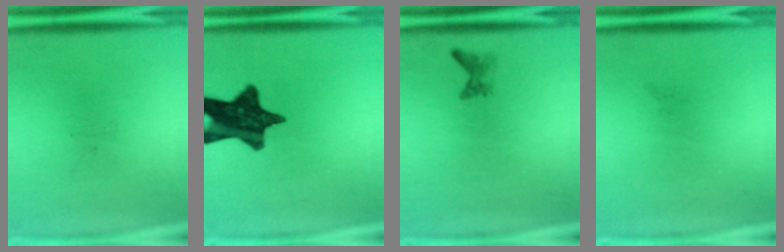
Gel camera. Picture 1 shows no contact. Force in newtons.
{"total": 13.8}
{"total": 1.2}
{"total": 0.0}